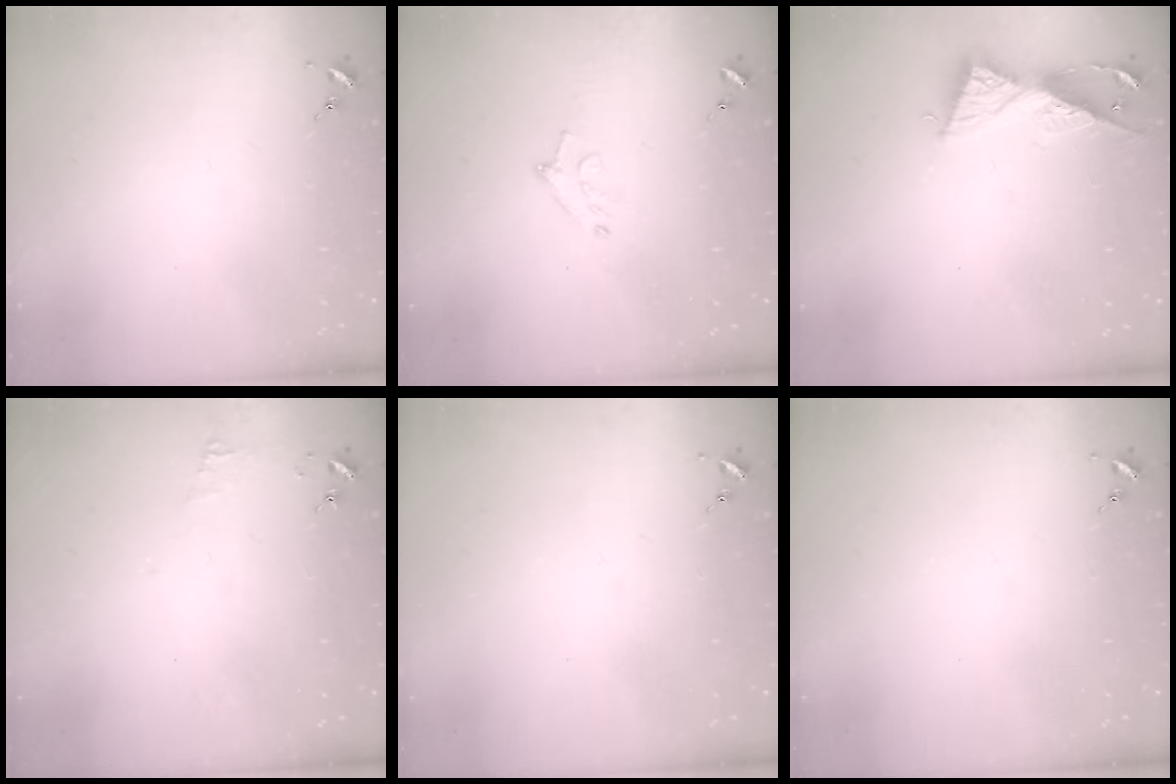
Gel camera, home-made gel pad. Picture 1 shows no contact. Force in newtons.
{"total": 6.2, "press": 6.1, "slide": 0.9}
{"total": 9.1, "press": 9.1, "slide": 0.5}
{"total": 3.9, "press": 3.8, "slide": 0.4}
{"total": 0.0}
{"total": 0.0}